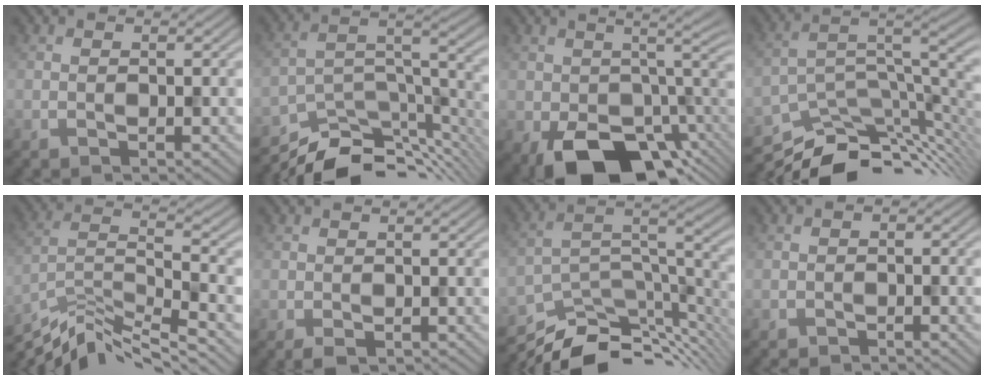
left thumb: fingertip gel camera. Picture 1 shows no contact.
{"total": 11.2, "force": [-9.2, 3.4, 5.4], "torque": [-0.096, -0.008, -0.157]}
{"total": 16.2, "force": [-4.0, 9.1, 12.9], "torque": [-0.174, -0.047, -0.020]}
{"total": 10.7, "force": [-7.8, 3.3, 6.4], "torque": [-0.108, -0.002, -0.133]}
{"total": 10.3, "force": [-8.1, 1.9, 6.1], "torque": [-0.114, 0.001, -0.156]}
{"total": 1.3, "force": [-0.6, 0.9, 0.8], "torque": [-0.022, -0.008, -0.011]}
{"total": 11.4, "force": [-8.6, 3.8, 6.4], "torque": [-0.113, -0.005, -0.144]}
{"total": 1.7, "force": [-1.2, 1.0, 0.6], "torque": [-0.013, 0.001, -0.028]}